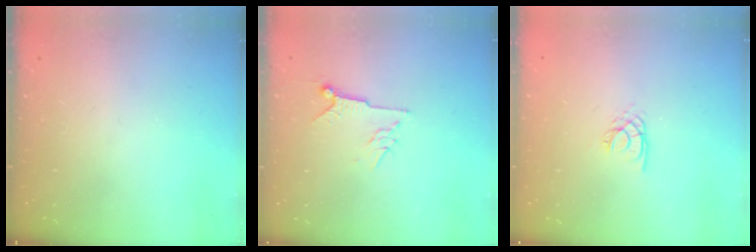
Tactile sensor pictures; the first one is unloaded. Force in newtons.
{"total": 6.6, "press": 6.5, "slide": 1.1}
{"total": 2.0, "press": 1.9, "slide": 0.4}